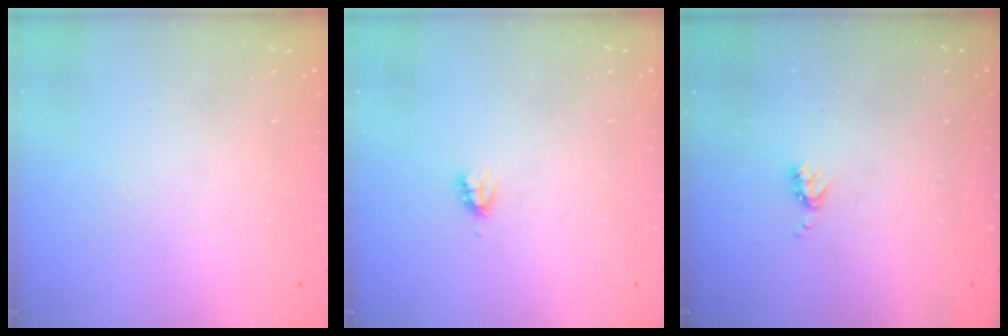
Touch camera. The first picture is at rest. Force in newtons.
{"total": 2.2, "press": 2.2, "slide": 0.3}
{"total": 4.0, "press": 3.9, "slide": 0.6}